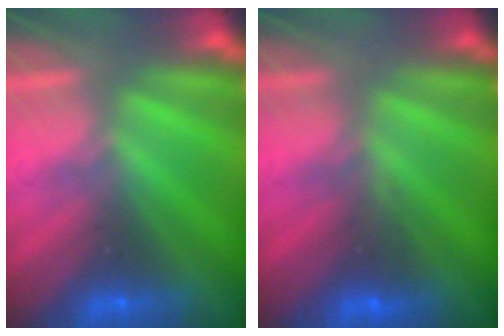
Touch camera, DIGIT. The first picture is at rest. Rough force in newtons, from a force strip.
{"total": 2.9}